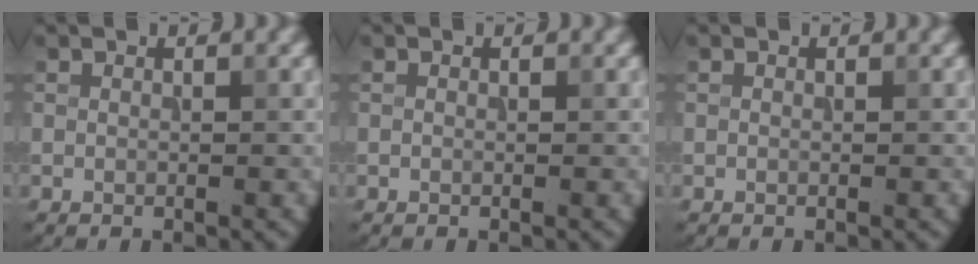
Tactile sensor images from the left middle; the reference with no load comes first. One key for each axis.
{"total": 0.0}
{"total": 0.0}